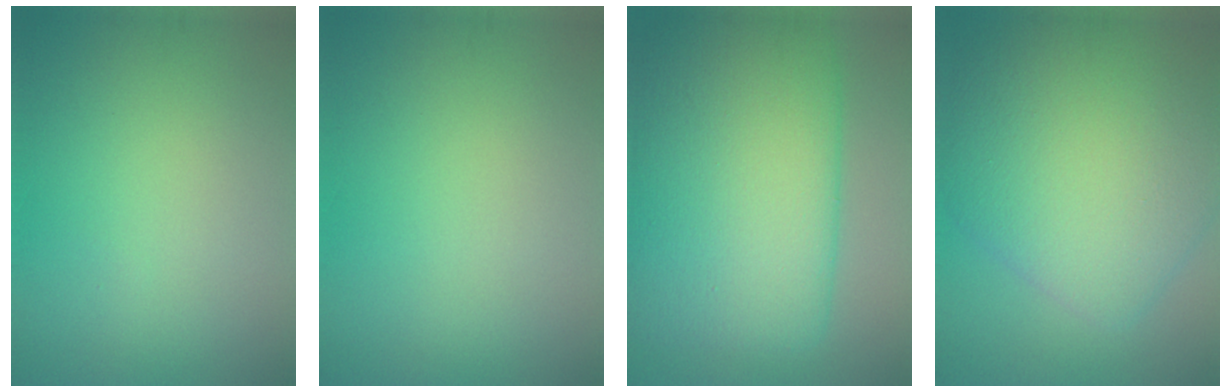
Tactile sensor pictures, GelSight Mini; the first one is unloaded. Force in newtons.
{"total": 0.0}
{"total": 13.4, "press": 13.4, "slide": 0.4}
{"total": 11.1, "press": 11.1, "slide": 0.5}